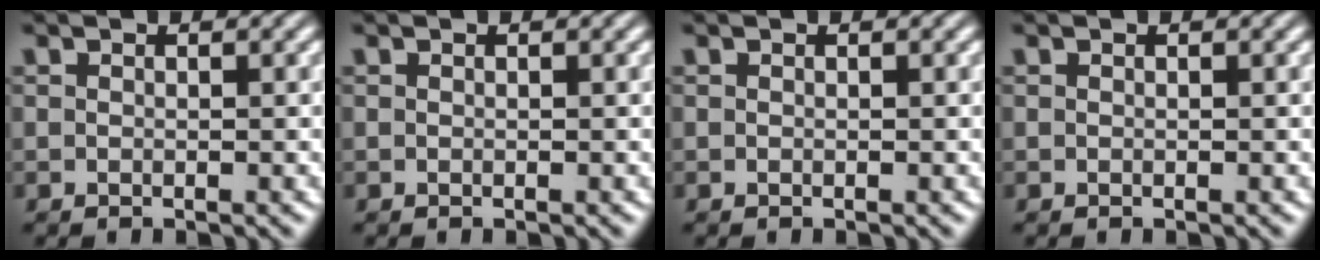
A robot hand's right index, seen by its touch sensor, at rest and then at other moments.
{"total": 0.0}
{"total": 0.0}
{"total": 0.0}